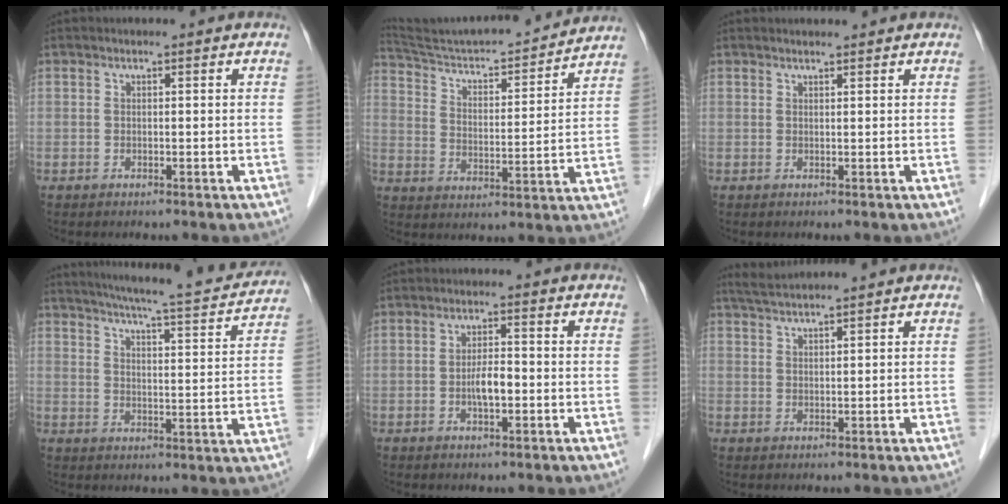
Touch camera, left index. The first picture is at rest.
{"total": 20.7, "force": [19.3, 1.4, 7.2], "torque": [-0.118, -0.003, 0.287]}
{"total": 1.8, "force": [1.7, 0.1, 0.6], "torque": [-0.007, 0.012, 0.026]}
{"total": 18.8, "force": [17.1, 1.3, 7.7], "torque": [-0.119, -0.019, 0.220]}
{"total": 3.5, "force": [-1.0, 1.0, 3.2], "torque": [-0.060, -0.001, -0.018]}
{"total": 4.2, "force": [3.8, -0.7, 1.5], "torque": [-0.026, 0.023, 0.072]}